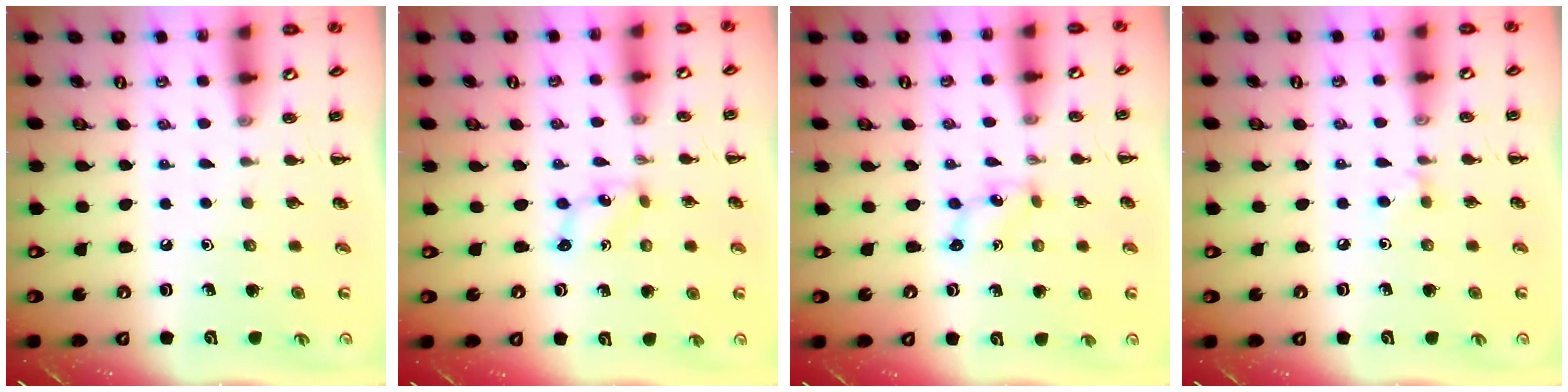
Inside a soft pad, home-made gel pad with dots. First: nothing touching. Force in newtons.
{"total": 1.1, "press": 1.1, "slide": 0.4}
{"total": 1.0, "press": 0.9, "slide": 0.3}
{"total": 4.0, "press": 3.7, "slide": 1.5}